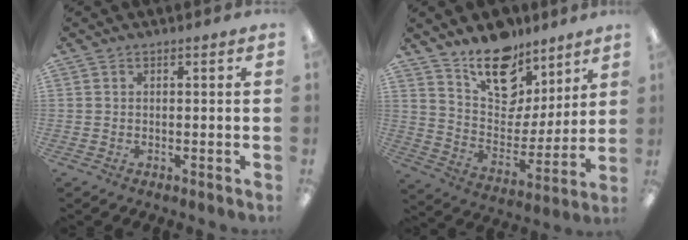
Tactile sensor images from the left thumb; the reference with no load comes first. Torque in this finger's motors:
{"motor_torque": [0.47, 0.32, 1.17, -1.60, 0.06]}